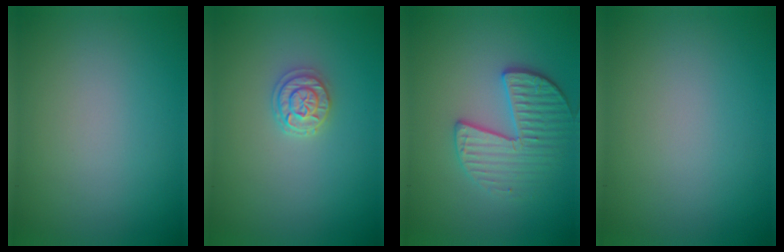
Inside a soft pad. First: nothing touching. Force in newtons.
{"total": 2.2, "press": 2.0, "slide": 0.8}
{"total": 3.5, "press": 3.3, "slide": 1.2}
{"total": 0.0}